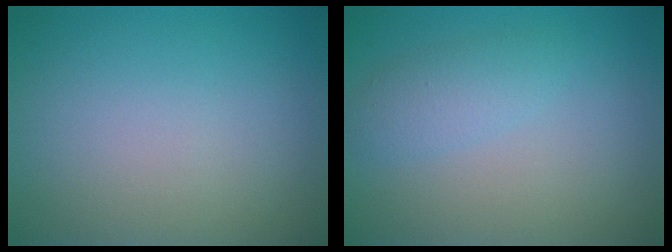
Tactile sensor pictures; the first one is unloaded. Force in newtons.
{"total": 2.0, "press": 2.0, "slide": 0.1}